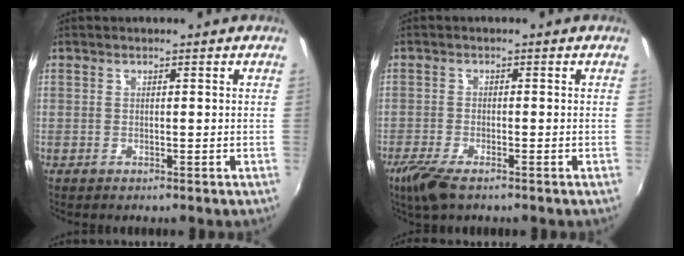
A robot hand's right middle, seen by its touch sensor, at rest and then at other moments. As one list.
[{"total": 5.8, "force": [-4.1, 1.7, 3.8], "torque": [-0.098, -0.023, -0.079]}]